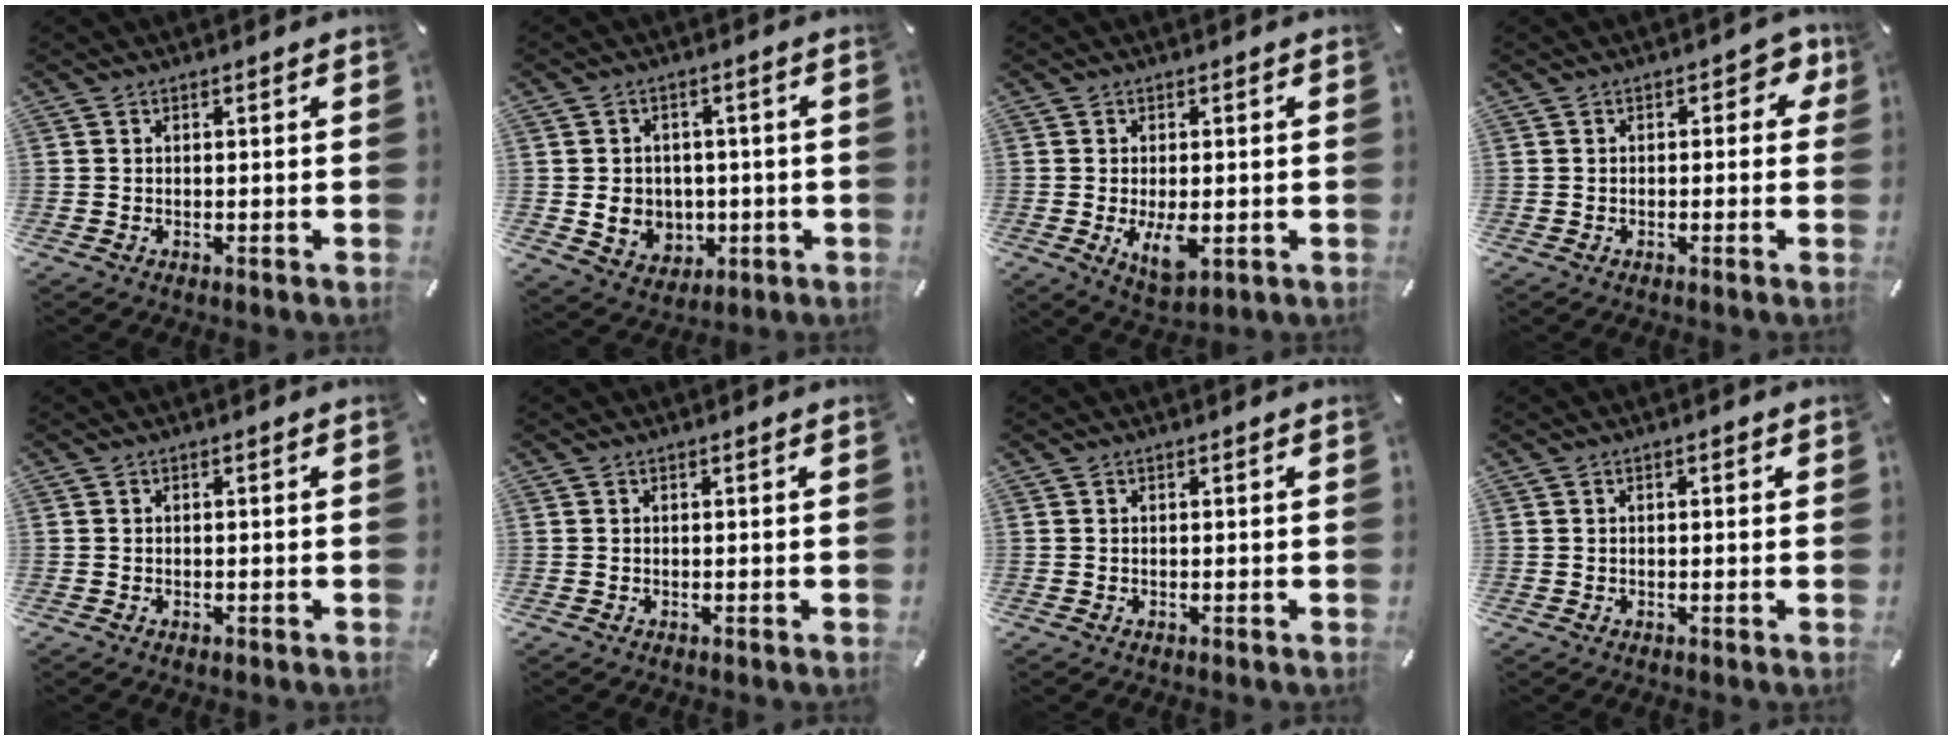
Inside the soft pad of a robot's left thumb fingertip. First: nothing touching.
{"total": 7.3, "force": [-0.1, 6.8, 2.6], "torque": [-0.049, -0.001, 0.001]}
{"total": 7.1, "force": [-1.2, 3.4, 6.1], "torque": [-0.109, -0.019, -0.025]}
{"total": 3.9, "force": [0.7, 2.4, 3.0], "torque": [-0.038, 0.003, 0.005]}
{"total": 0.6, "force": [-0.3, 0.3, 0.4], "torque": [-0.008, -0.003, -0.005]}
{"total": 0.0}
{"total": 0.0}
{"total": 0.7, "force": [0.0, 0.3, 0.6], "torque": [-0.011, 0.002, -0.001]}